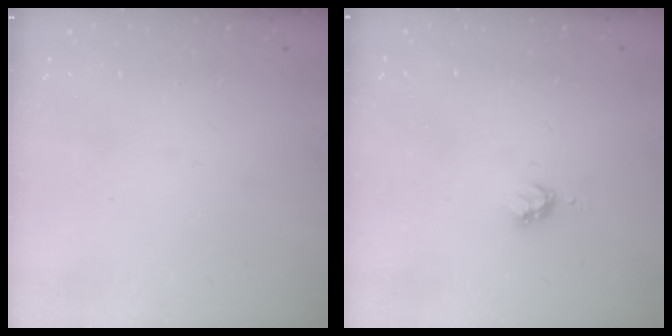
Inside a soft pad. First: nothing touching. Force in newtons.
{"total": 2.9, "press": 2.8, "slide": 0.4}